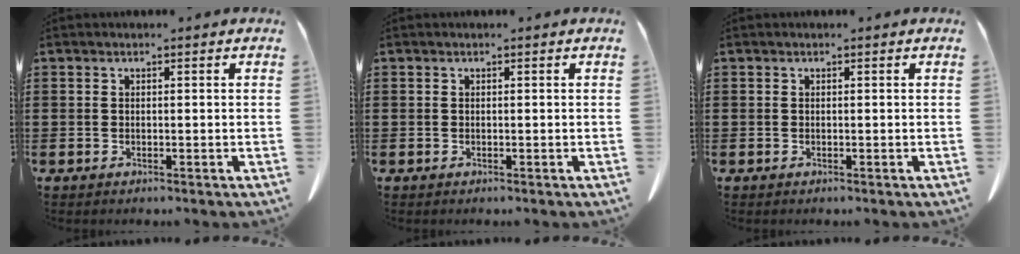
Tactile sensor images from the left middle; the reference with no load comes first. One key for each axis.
{"total": 0.0}
{"total": 0.0}